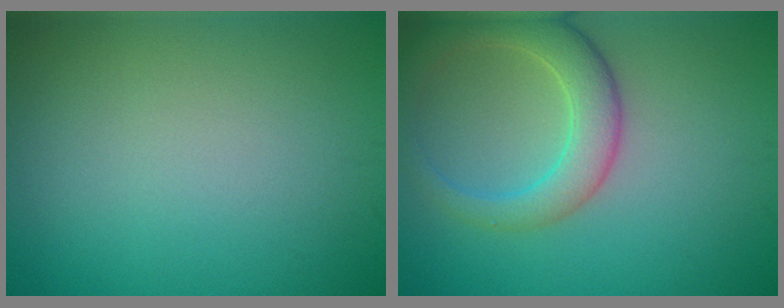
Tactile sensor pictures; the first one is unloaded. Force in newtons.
{"total": 4.7, "press": 4.7, "slide": 0.3}